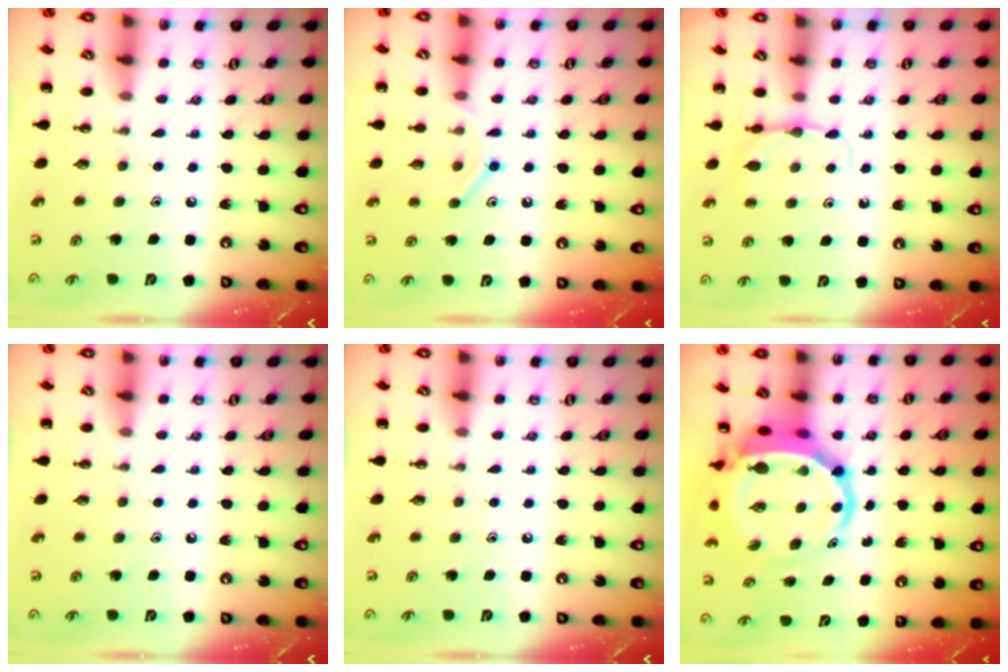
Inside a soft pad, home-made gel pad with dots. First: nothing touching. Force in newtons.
{"total": 8.4, "press": 8.4, "slide": 1.0}
{"total": 4.6, "press": 4.3, "slide": 1.5}
{"total": 0.0}
{"total": 0.0}
{"total": 7.7, "press": 7.4, "slide": 2.2}